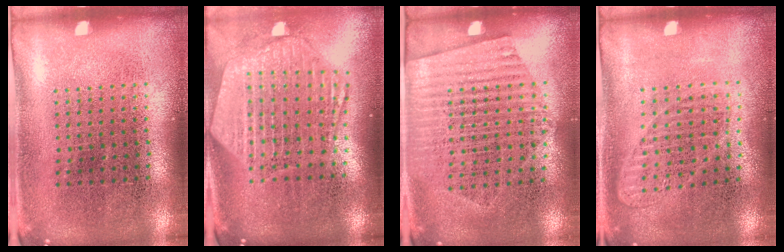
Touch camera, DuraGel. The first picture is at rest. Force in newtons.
{"total": 2.7, "press": 2.2, "slide": 1.6}
{"total": 1.5, "press": 1.2, "slide": 0.9}
{"total": 1.2, "press": 1.1, "slide": 0.3}